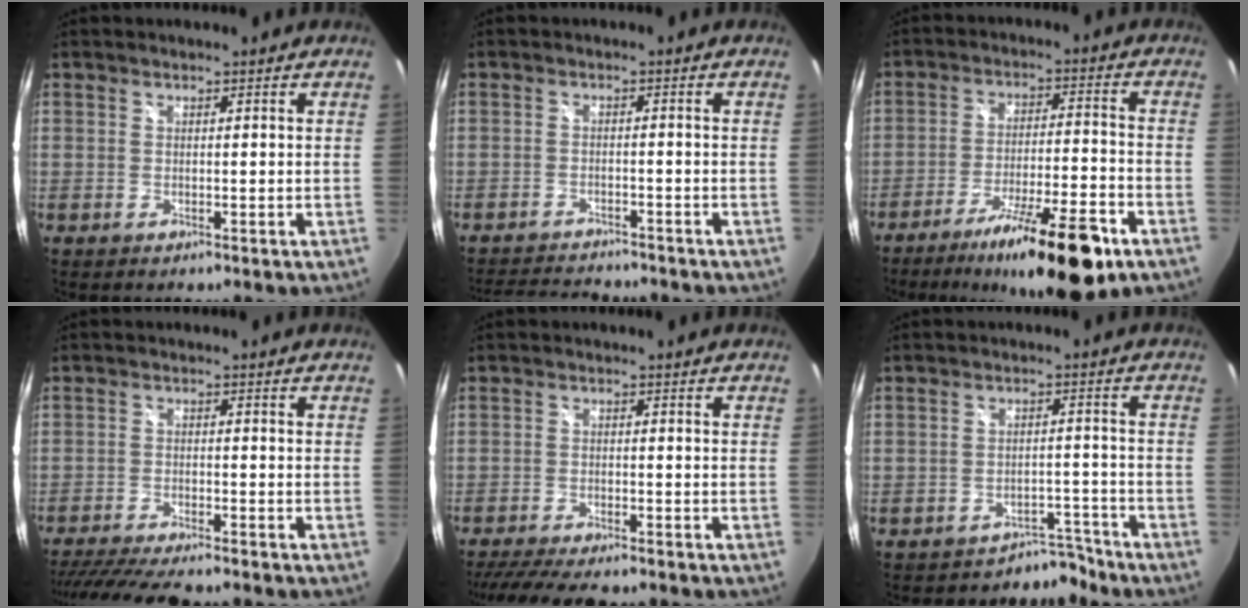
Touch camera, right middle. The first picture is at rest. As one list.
[{"total": 9.0, "force": [-8.5, 1.7, 2.5], "torque": [-0.071, -0.003, -0.133]}, {"total": 16.2, "force": [-10.5, 2.5, 12.1], "torque": [-0.205, -0.019, -0.165]}, {"total": 12.4, "force": [-10.9, 1.5, 5.7], "torque": [-0.131, -0.024, -0.180]}, {"total": 10.6, "force": [-9.3, 1.5, 4.9], "torque": [-0.113, -0.024, -0.151]}, {"total": 4.3, "force": [-3.7, 2.0, -0.7], "torque": [0.021, 0.028, -0.052]}]